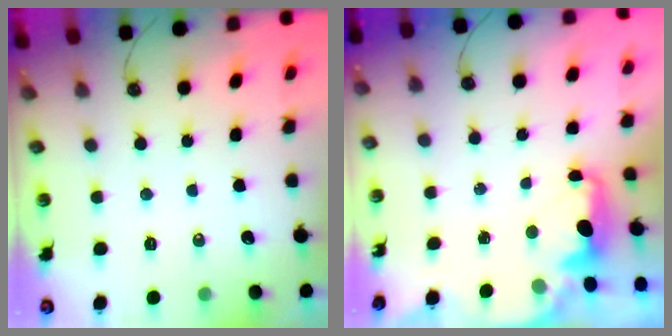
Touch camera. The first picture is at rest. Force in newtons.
{"total": 2.5, "press": 2.4, "slide": 0.8}